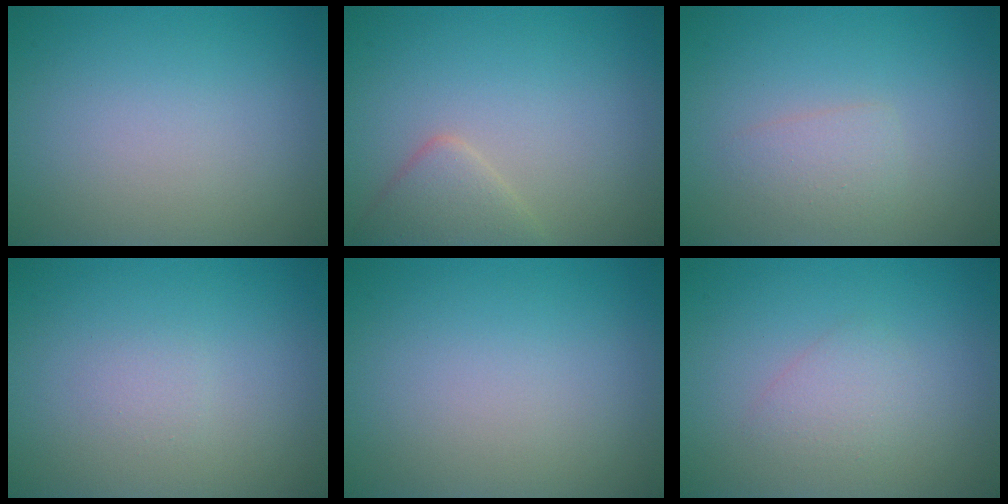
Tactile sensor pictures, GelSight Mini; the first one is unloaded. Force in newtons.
{"total": 2.6, "press": 2.6, "slide": 0.1}
{"total": 1.6, "press": 1.6, "slide": 0.0}
{"total": 0.7, "press": 0.7, "slide": 0.0}
{"total": 0.0}
{"total": 1.6, "press": 1.6, "slide": 0.0}